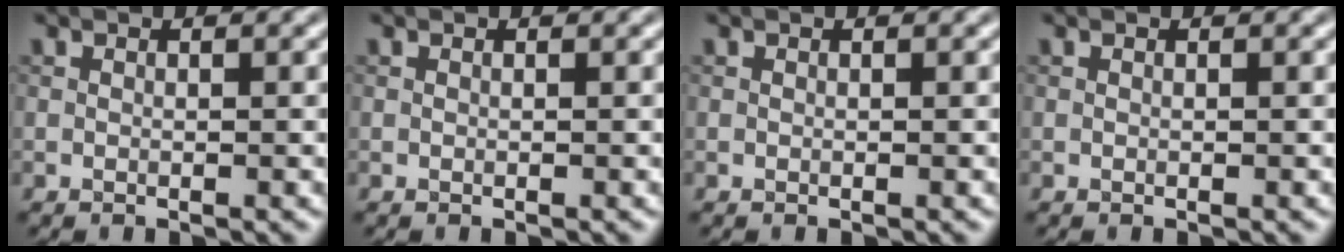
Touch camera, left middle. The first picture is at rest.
{"total": 0.0}
{"total": 0.0}
{"total": 0.0}